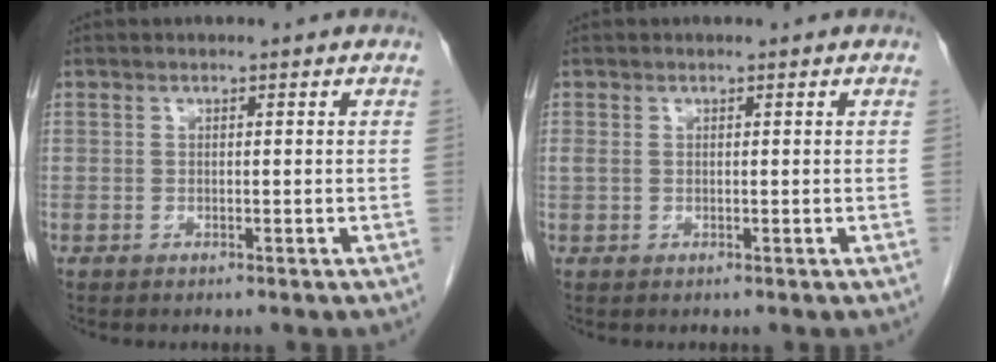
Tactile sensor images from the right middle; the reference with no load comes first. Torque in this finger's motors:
{"motor_torque": [0.96, -0.08, 0.31, 0.04]}